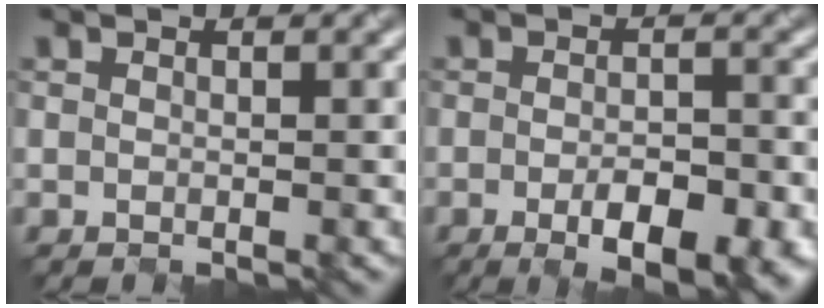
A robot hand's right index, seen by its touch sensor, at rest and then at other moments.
{"total": 6.0, "force": [-2.8, 2.1, 4.9], "torque": [-0.075, -0.013, -0.034]}